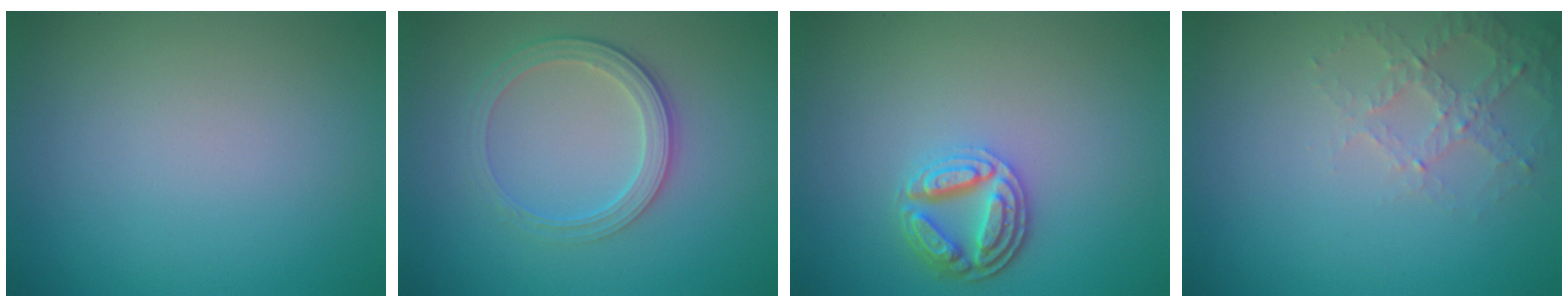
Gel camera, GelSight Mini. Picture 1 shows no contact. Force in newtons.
{"total": 3.0, "press": 2.6, "slide": 1.4}
{"total": 3.8, "press": 3.2, "slide": 2.0}
{"total": 2.6, "press": 2.5, "slide": 0.8}